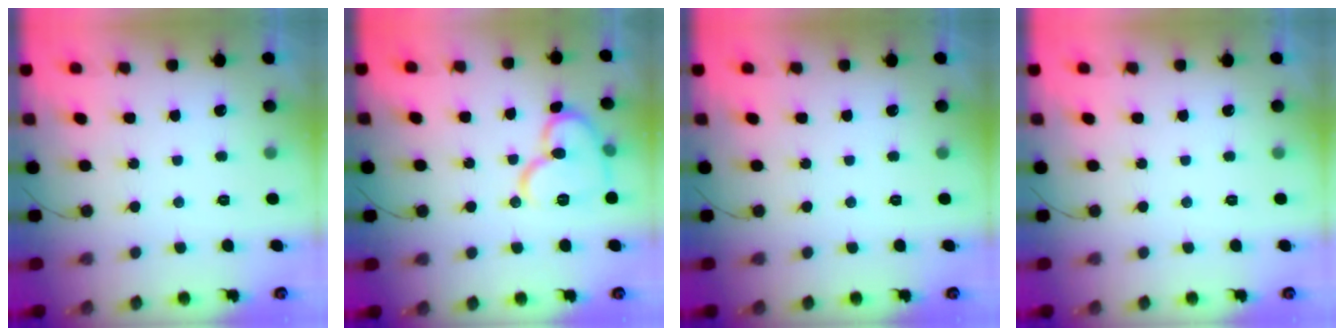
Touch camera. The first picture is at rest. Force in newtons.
{"total": 12.4, "press": 12.4, "slide": 0.5}
{"total": 0.0}
{"total": 0.0}